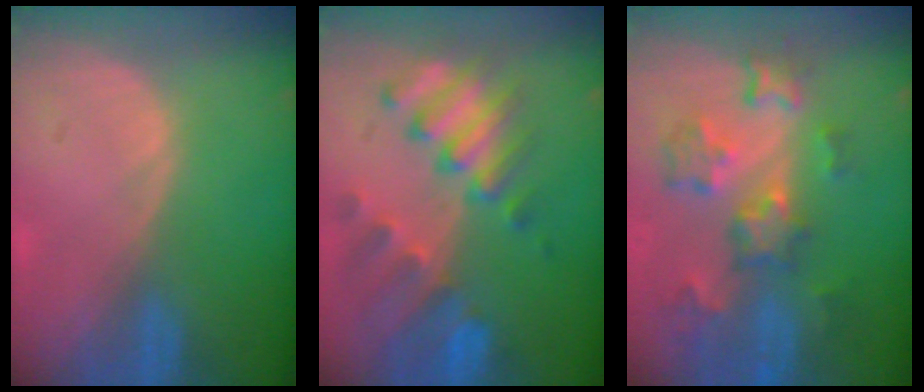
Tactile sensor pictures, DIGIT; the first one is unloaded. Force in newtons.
{"total": 10.1, "press": 8.8, "slide": 4.9}
{"total": 9.2, "press": 8.1, "slide": 4.4}